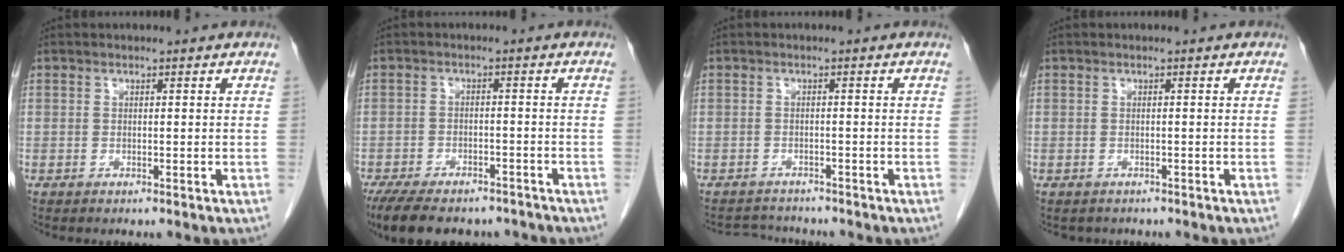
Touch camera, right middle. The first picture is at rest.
{"total": 14.0, "force": [-11.3, 5.3, 6.2], "torque": [-0.128, -0.006, -0.159]}
{"total": 3.5, "force": [-3.4, 0.8, -0.3], "torque": [0.003, -0.009, -0.055]}
{"total": 1.6, "force": [-1.3, 0.9, 0.1], "torque": [-0.009, 0.000, -0.016]}